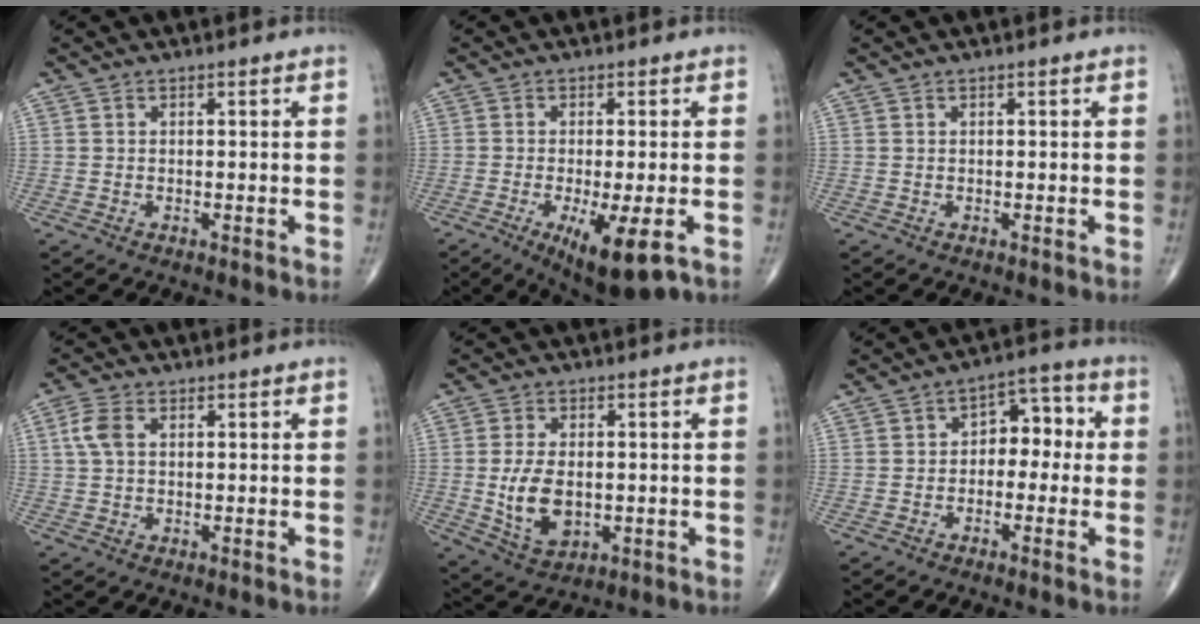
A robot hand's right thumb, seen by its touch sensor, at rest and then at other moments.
{"total": 9.7, "force": [-3.7, 2.4, 8.6], "torque": [-0.142, -0.018, -0.052]}
{"total": 0.0}
{"total": 4.2, "force": [1.0, 2.6, 3.2], "torque": [-0.077, 0.010, 0.018]}
{"total": 9.2, "force": [-0.7, 5.6, 7.3], "torque": [-0.124, -0.009, -0.003]}
{"total": 7.1, "force": [-0.2, 4.8, 5.3], "torque": [-0.035, 0.035, -0.016]}